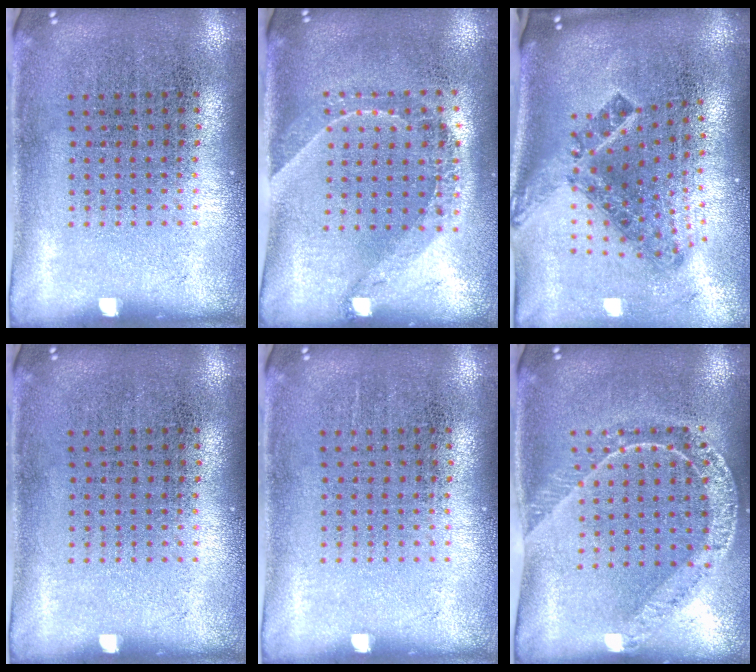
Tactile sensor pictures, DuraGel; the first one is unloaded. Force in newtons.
{"total": 1.6, "press": 1.3, "slide": 1.0}
{"total": 2.0, "press": 1.4, "slide": 1.4}
{"total": 0.0}
{"total": 0.0}
{"total": 1.6, "press": 1.5, "slide": 0.5}